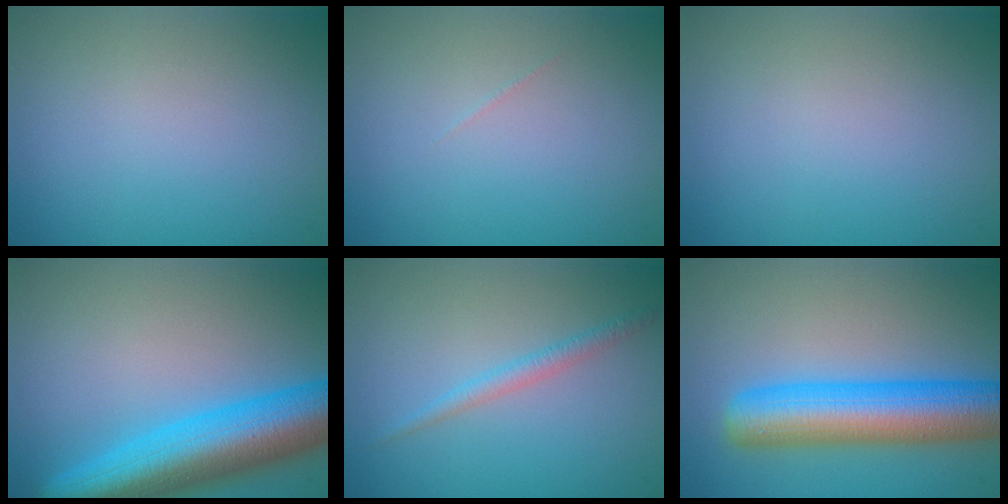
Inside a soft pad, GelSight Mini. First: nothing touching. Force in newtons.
{"total": 0.0}
{"total": 0.0}
{"total": 9.9, "press": 9.9, "slide": 0.4}
{"total": 1.5, "press": 1.4, "slide": 0.1}
{"total": 8.9, "press": 8.9, "slide": 0.2}